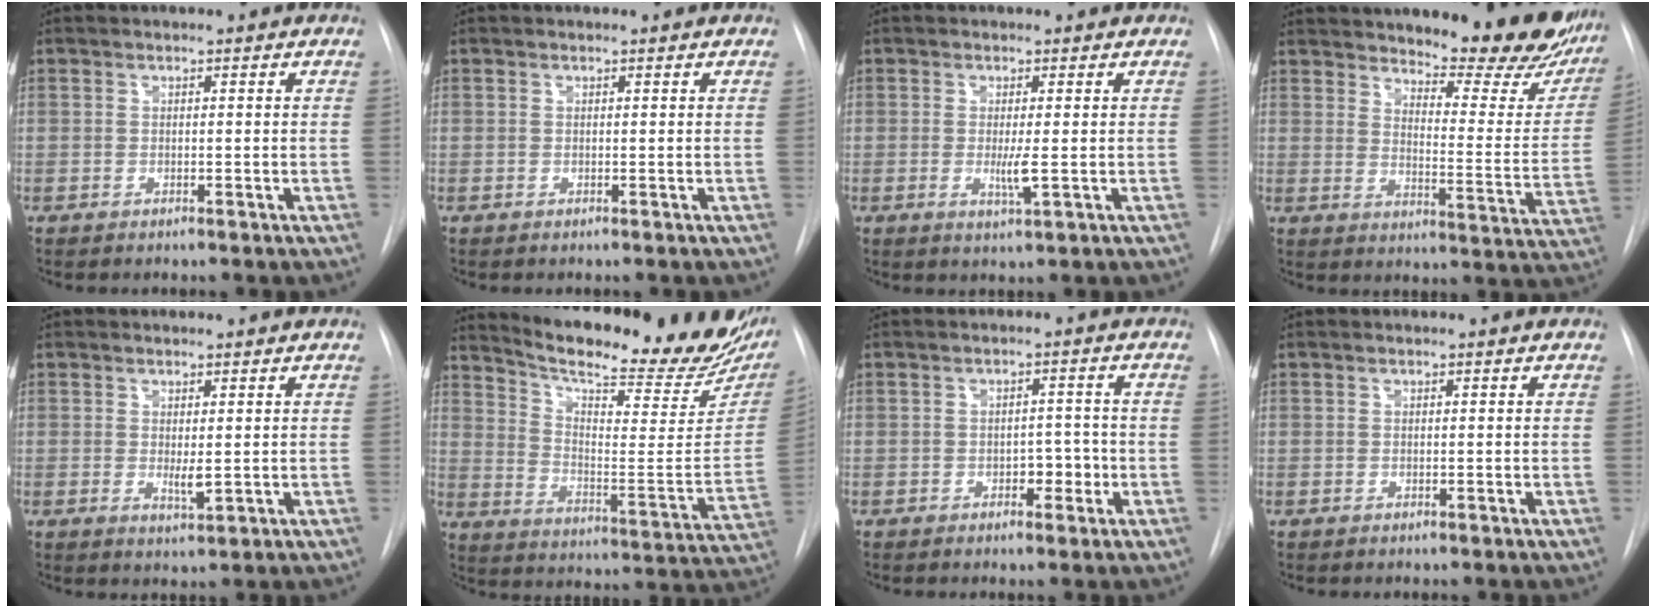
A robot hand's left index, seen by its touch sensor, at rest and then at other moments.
{"total": 0.7, "force": [0.7, 0.1, -0.1], "torque": [-0.005, 0.006, 0.009]}
{"total": 2.6, "force": [-0.1, 0.1, 2.5], "torque": [-0.050, -0.007, 0.000]}
{"total": 22.1, "force": [19.2, 4.8, 9.9], "torque": [-0.126, -0.062, 0.238]}
{"total": 2.1, "force": [0.4, 0.6, 2.0], "torque": [-0.035, -0.008, 0.013]}
{"total": 26.9, "force": [22.7, 5.6, 13.3], "torque": [-0.201, -0.061, 0.296]}
{"total": 2.7, "force": [-0.9, 1.6, 2.0], "torque": [-0.018, 0.007, -0.011]}
{"total": 0.0}